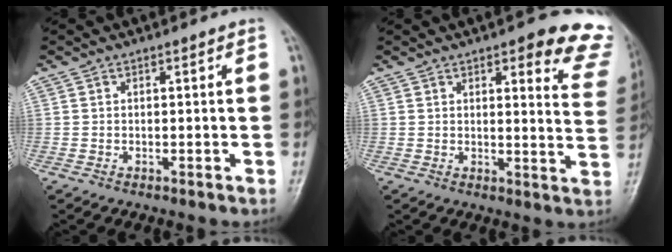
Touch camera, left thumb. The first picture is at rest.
{"total": 13.4, "force": [9.5, 4.3, 8.4], "torque": [-0.046, -0.045, 0.086]}